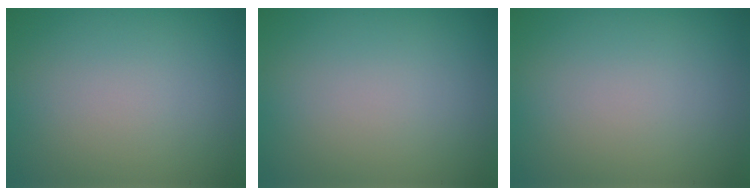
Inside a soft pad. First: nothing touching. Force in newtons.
{"total": 0.0}
{"total": 0.0}